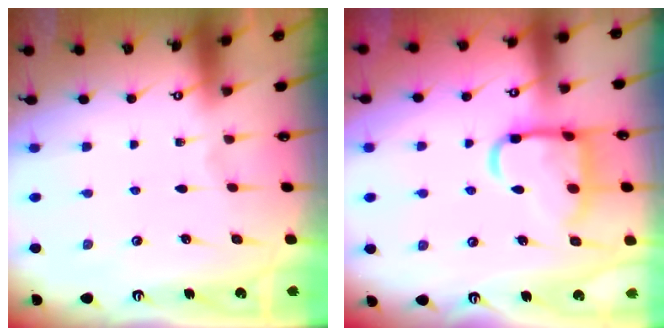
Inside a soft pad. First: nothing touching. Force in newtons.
{"total": 14.3, "press": 14.2, "slide": 1.4}